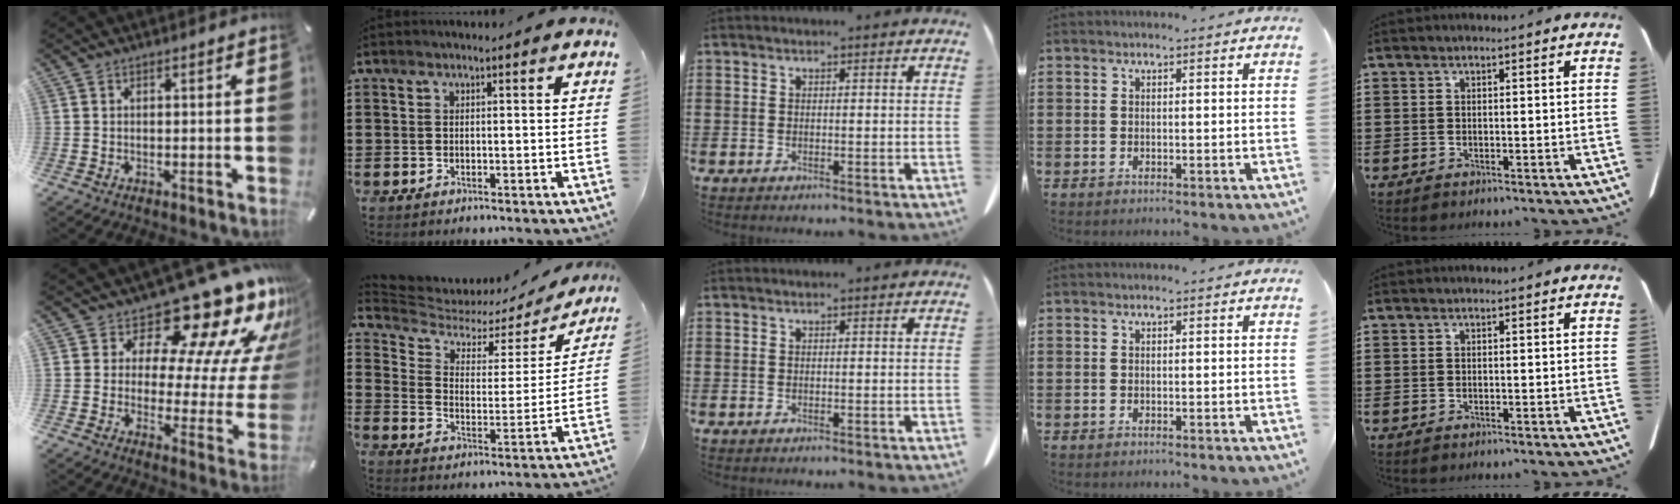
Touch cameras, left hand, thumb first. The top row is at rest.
{"thumb": {"total": 18.7, "force": [14.7, 7.0, 9.2], "torque": [-0.106, -0.138, 0.233]}, "index": {"total": 4.8, "force": [4.1, 2.0, 1.7], "torque": [-0.060, -0.026, 0.064]}}